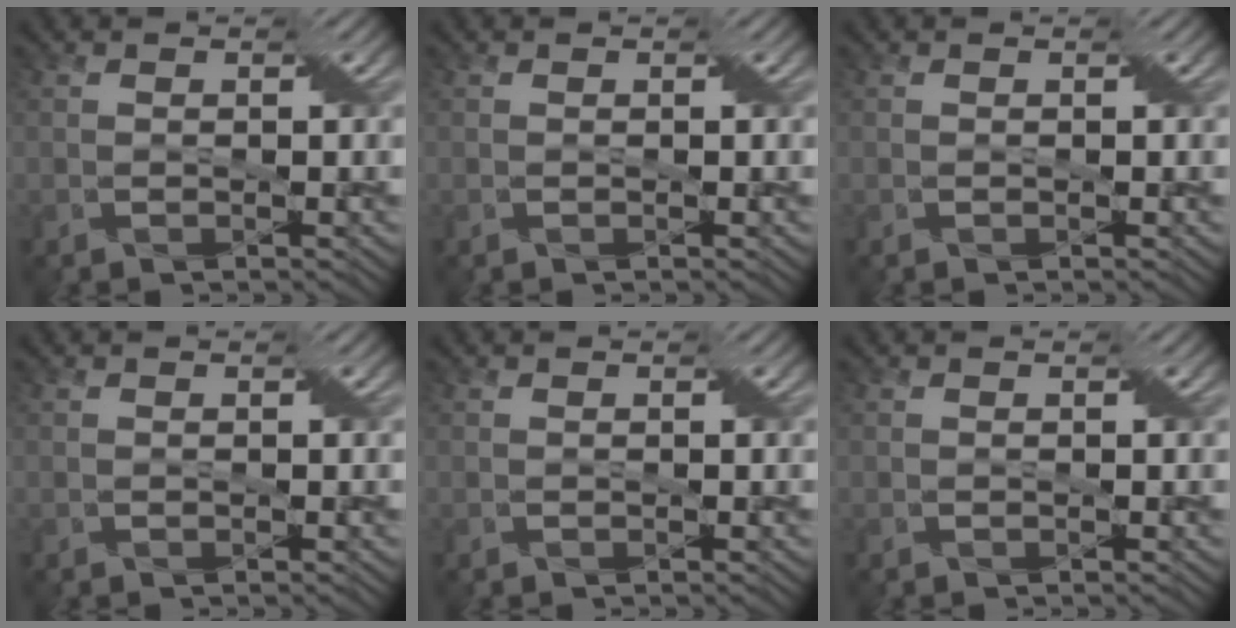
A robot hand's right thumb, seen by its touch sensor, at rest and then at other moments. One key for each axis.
{"total": 0.0}
{"total": 0.0}
{"total": 0.0}
{"total": 0.0}
{"total": 0.0}